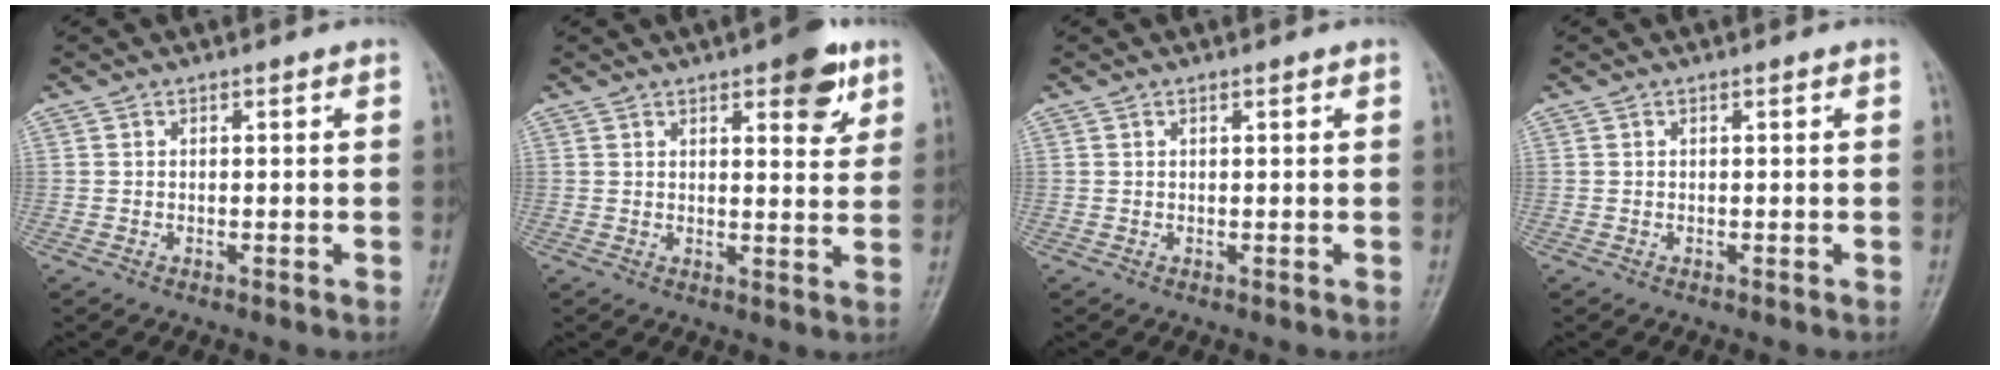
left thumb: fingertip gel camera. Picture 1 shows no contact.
{"total": 7.4, "force": [4.1, 2.8, 5.5], "torque": [-0.050, -0.018, 0.048]}
{"total": 0.6, "force": [0.4, 0.1, 0.4], "torque": [-0.006, 0.000, 0.005]}
{"total": 0.0}